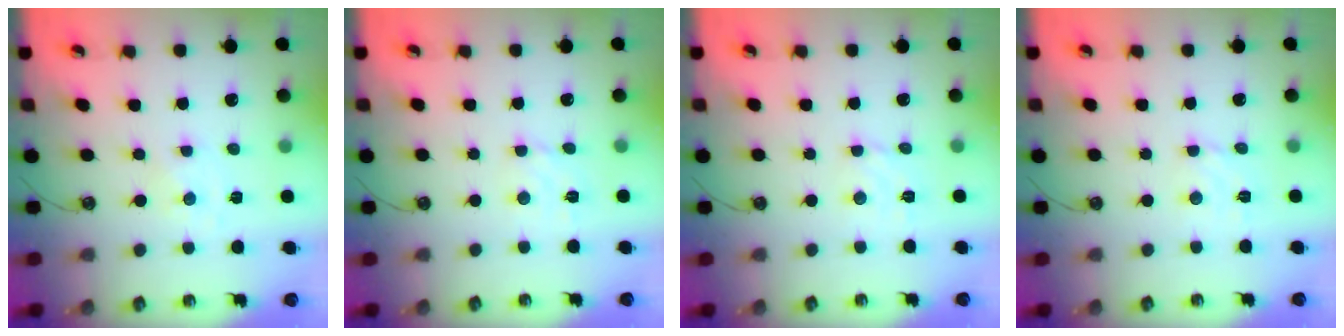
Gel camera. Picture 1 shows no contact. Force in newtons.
{"total": 2.9, "press": 2.9, "slide": 0.4}
{"total": 2.9, "press": 2.8, "slide": 0.3}
{"total": 2.9, "press": 2.8, "slide": 0.3}